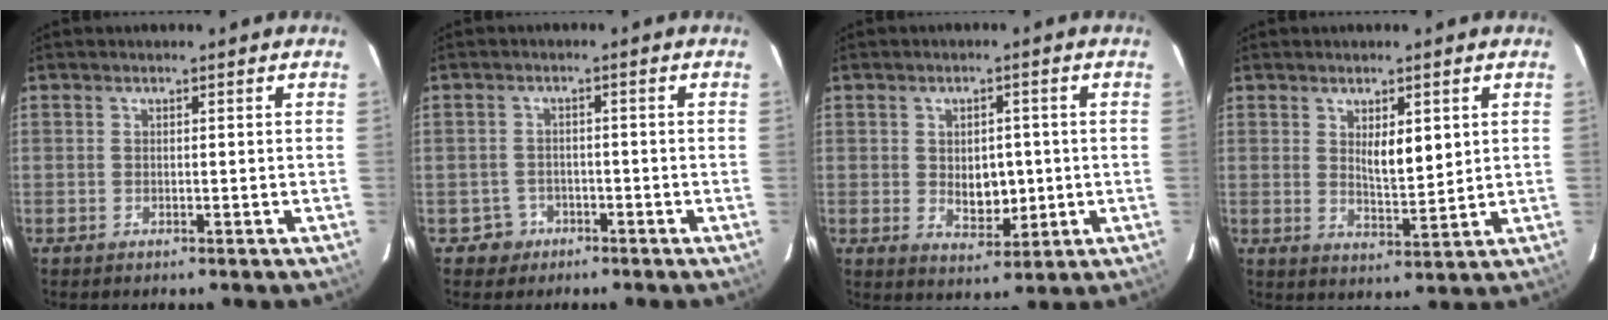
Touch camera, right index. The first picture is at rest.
{"total": 2.8, "force": [-1.4, 2.4, -0.4], "torque": [0.011, 0.013, -0.022]}
{"total": 5.4, "force": [0.0, 3.4, 4.2], "torque": [-0.058, -0.002, 0.013]}
{"total": 5.0, "force": [1.7, 1.5, 4.5], "torque": [-0.077, -0.009, 0.034]}